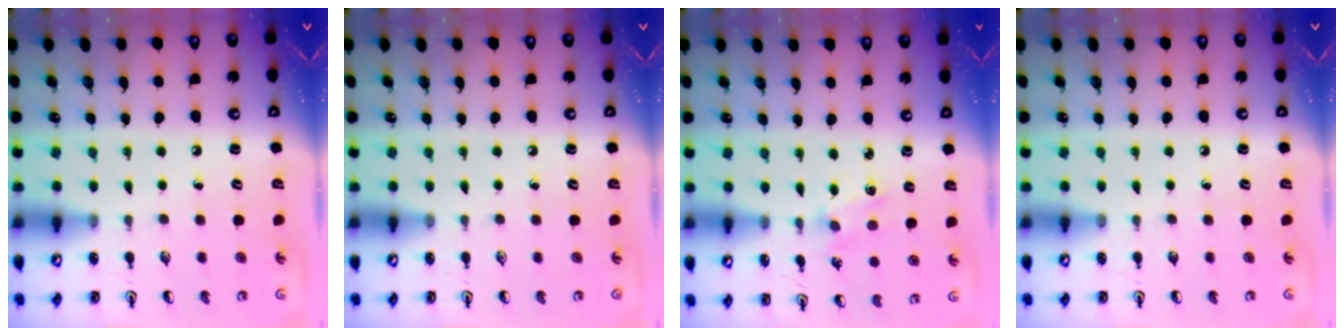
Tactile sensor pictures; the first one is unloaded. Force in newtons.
{"total": 0.0}
{"total": 1.8, "press": 1.8, "slide": 0.4}
{"total": 0.0}